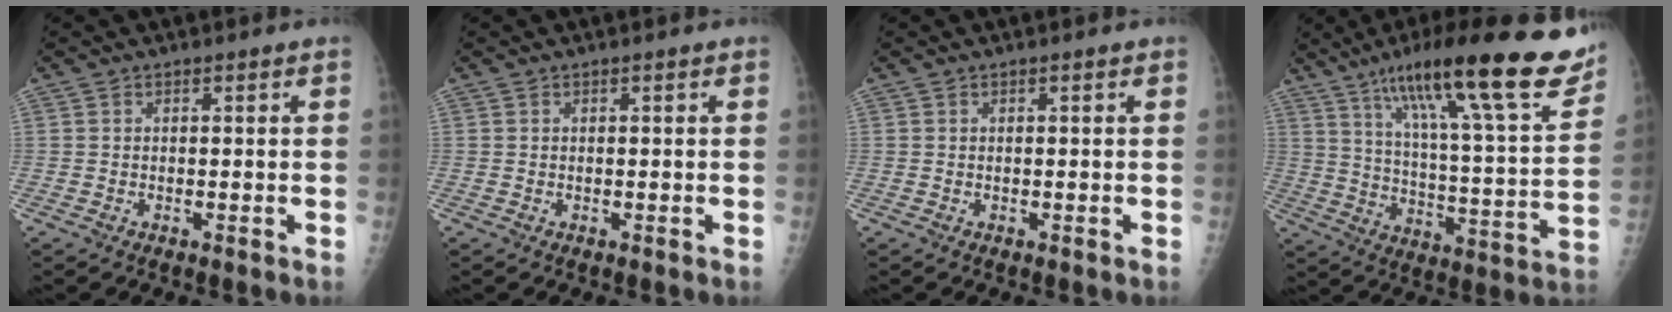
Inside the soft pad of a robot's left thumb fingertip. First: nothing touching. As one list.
[{"total": 0.0}, {"total": 0.0}, {"total": 27.6, "force": [17.9, 4.6, 20.5], "torque": [-0.298, -0.047, 0.278]}]